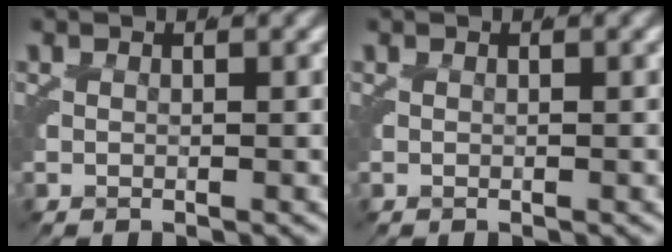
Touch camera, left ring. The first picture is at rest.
{"total": 0.0}